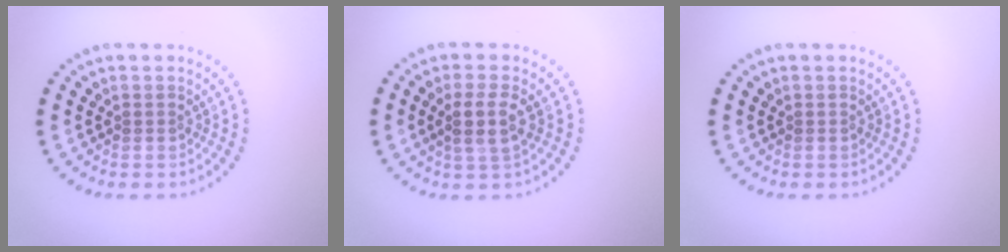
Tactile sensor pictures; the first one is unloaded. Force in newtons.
{"total": 2.7, "press": 2.4, "slide": 1.3}
{"total": 0.0}